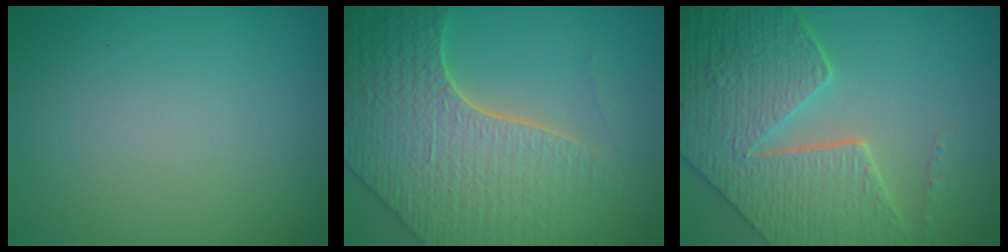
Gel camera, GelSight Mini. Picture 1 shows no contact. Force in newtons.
{"total": 7.2, "press": 5.6, "slide": 4.5}
{"total": 8.4, "press": 6.1, "slide": 5.8}